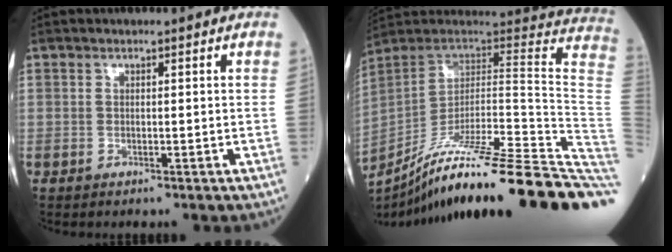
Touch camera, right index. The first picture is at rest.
{"total": 34.5, "force": [-24.1, -1.0, 24.6], "torque": [-0.201, -0.035, -0.355]}